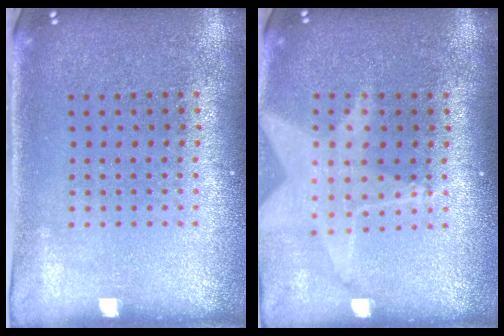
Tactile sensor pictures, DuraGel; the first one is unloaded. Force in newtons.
{"total": 1.8, "press": 1.5, "slide": 1.1}